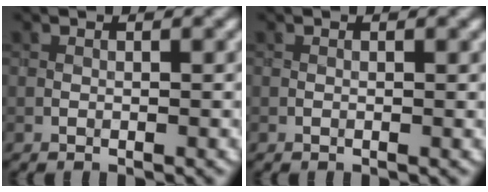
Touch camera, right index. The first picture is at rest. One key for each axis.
{"total": 0.0}